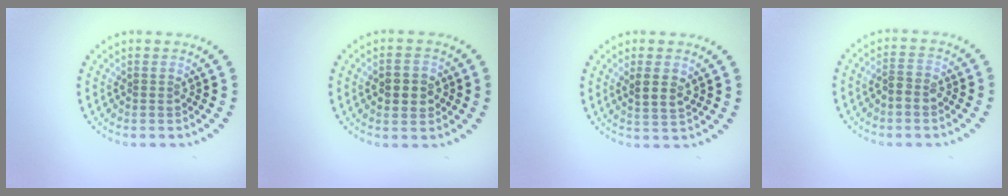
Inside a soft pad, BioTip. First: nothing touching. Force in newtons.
{"total": 2.8, "press": 2.8, "slide": 0.2}
{"total": 2.3, "press": 2.2, "slide": 0.8}
{"total": 1.7, "press": 1.5, "slide": 0.7}